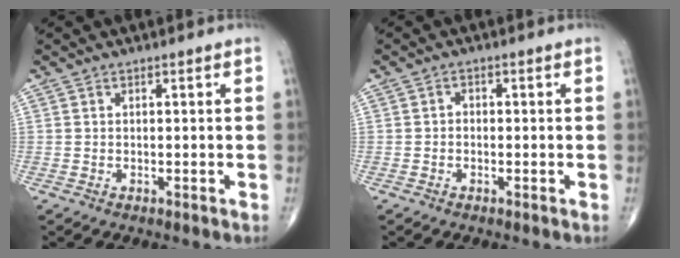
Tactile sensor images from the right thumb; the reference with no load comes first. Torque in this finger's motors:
{"motor_torque": [-0.38, 0.34, 0.02, -0.05, 0.00]}